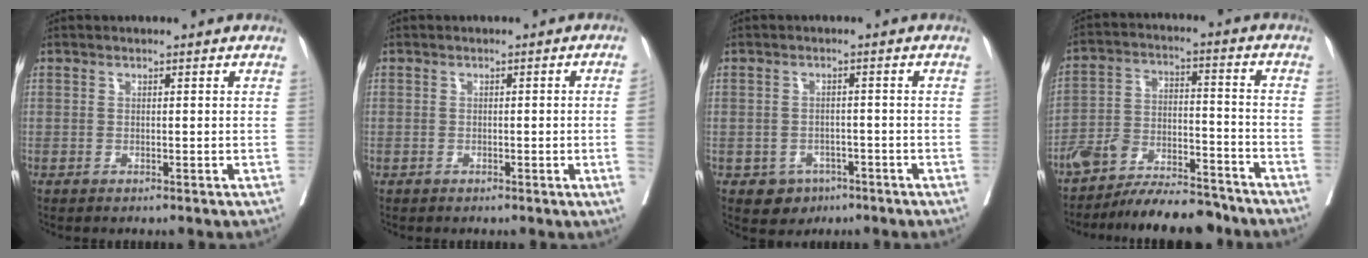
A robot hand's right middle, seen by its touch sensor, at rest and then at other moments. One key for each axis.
{"total": 2.3, "fx": -0.4, "fy": -0.5, "fz": 2.2, "tx": -0.034, "ty": 0.001, "tz": -0.003}
{"total": 3.8, "fx": -2.1, "fy": 3.1, "fz": 0.8, "tx": -0.007, "ty": 0.008, "tz": -0.025}
{"total": 14.0, "fx": -12.8, "fy": 3.3, "fz": 4.6, "tx": -0.070, "ty": 0.026, "tz": -0.211}